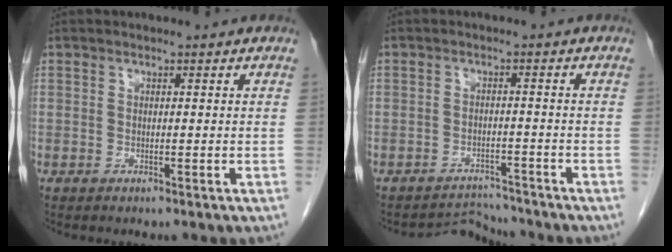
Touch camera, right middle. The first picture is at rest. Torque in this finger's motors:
{"motor_torque": [-0.65, -0.47, -0.15, -0.06]}